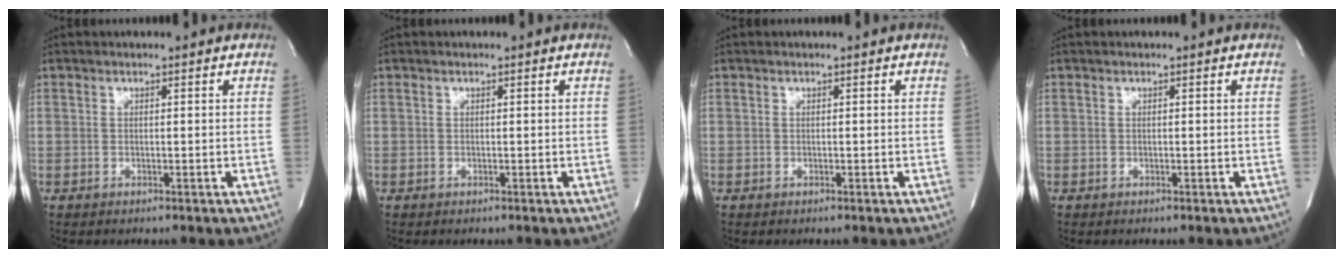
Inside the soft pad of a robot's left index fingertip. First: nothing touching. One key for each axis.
{"total": 0.0}
{"total": 0.0}
{"total": 0.0}